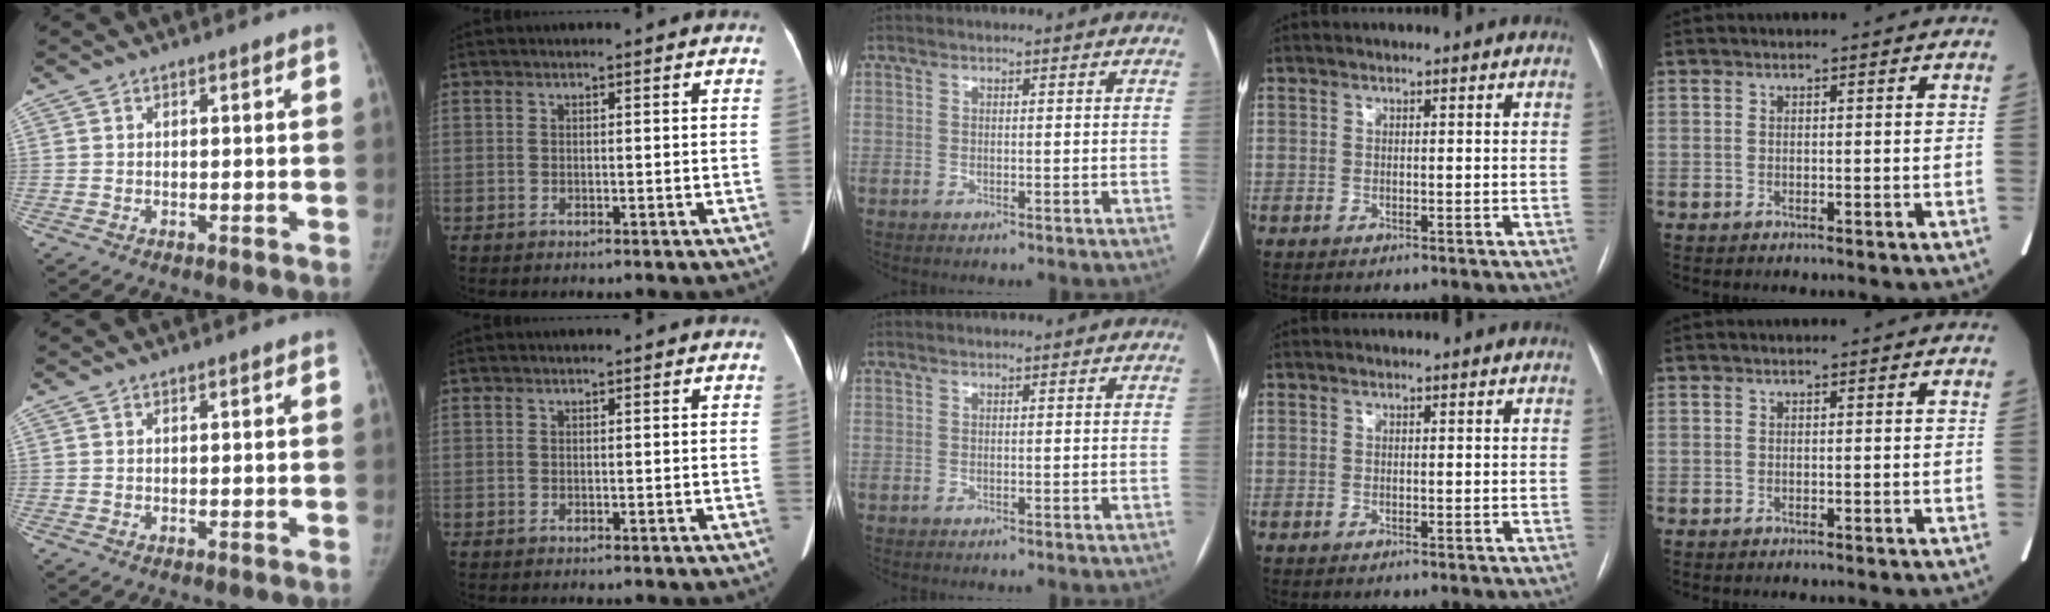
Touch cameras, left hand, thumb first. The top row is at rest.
{}